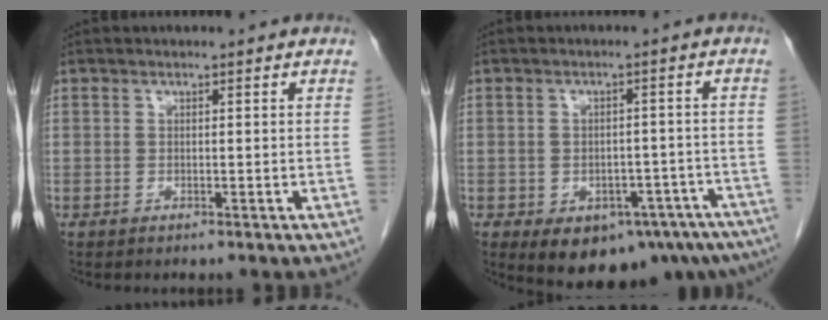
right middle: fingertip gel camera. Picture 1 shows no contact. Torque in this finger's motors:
{"motor_torque": [1.08, -1.06, 0.12, 0.05]}